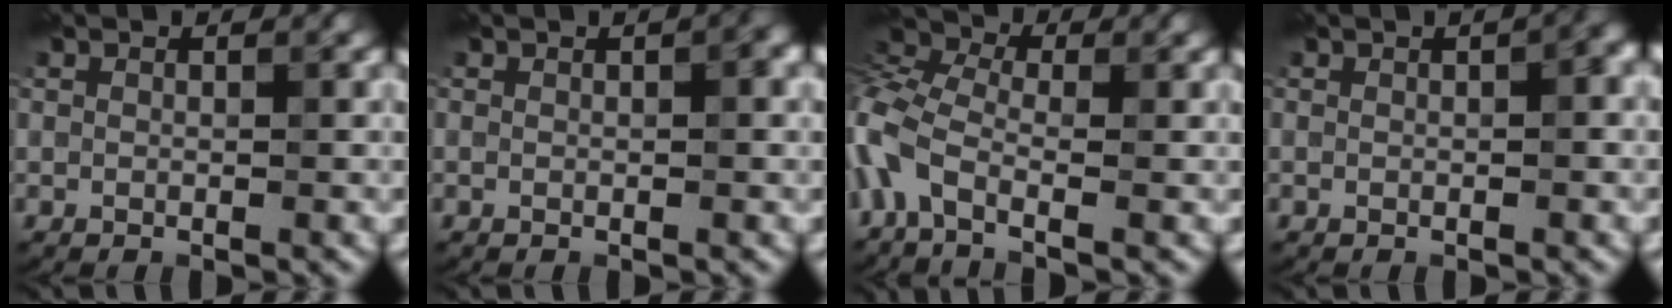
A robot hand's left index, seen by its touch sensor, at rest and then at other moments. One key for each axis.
{"total": 1.4, "fx": 0.2, "fy": 0.2, "fz": 1.4, "tx": -0.019, "ty": 0.002, "tz": 0.002}
{"total": 6.1, "fx": -1.6, "fy": 3.2, "fz": 4.9, "tx": -0.119, "ty": 0.004, "tz": -0.057}
{"total": 2.0, "fx": 0.1, "fy": 0.3, "fz": 2.0, "tx": -0.028, "ty": 0.005, "tz": 0.002}